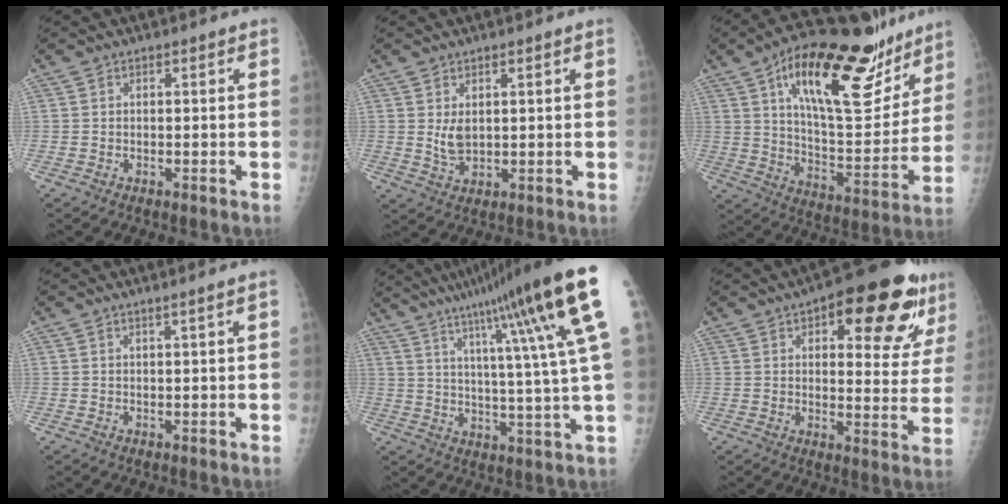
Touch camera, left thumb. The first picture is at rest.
{"total": 3.4, "force": [1.0, 1.8, 2.7], "torque": [-0.044, -0.014, 0.026]}
{"total": 28.3, "force": [16.1, 11.2, 20.4], "torque": [-0.273, -0.045, 0.258]}
{"total": 1.2, "force": [0.6, -0.5, 0.9], "torque": [-0.025, -0.008, 0.017]}
{"total": 23.0, "force": [12.3, 0.6, 19.5], "torque": [-0.287, -0.033, 0.172]}
{"total": 20.1, "force": [10.1, 7.9, 15.5], "torque": [-0.161, -0.021, 0.131]}